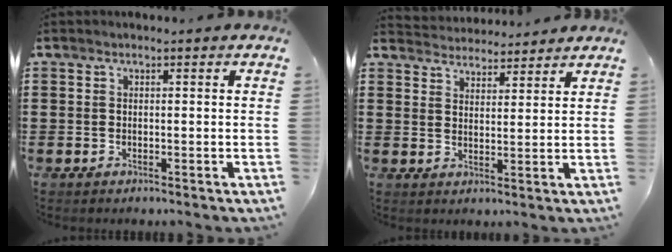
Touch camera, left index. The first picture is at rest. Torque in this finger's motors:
{"motor_torque": [0.46, -0.45, 0.22, 0.07]}